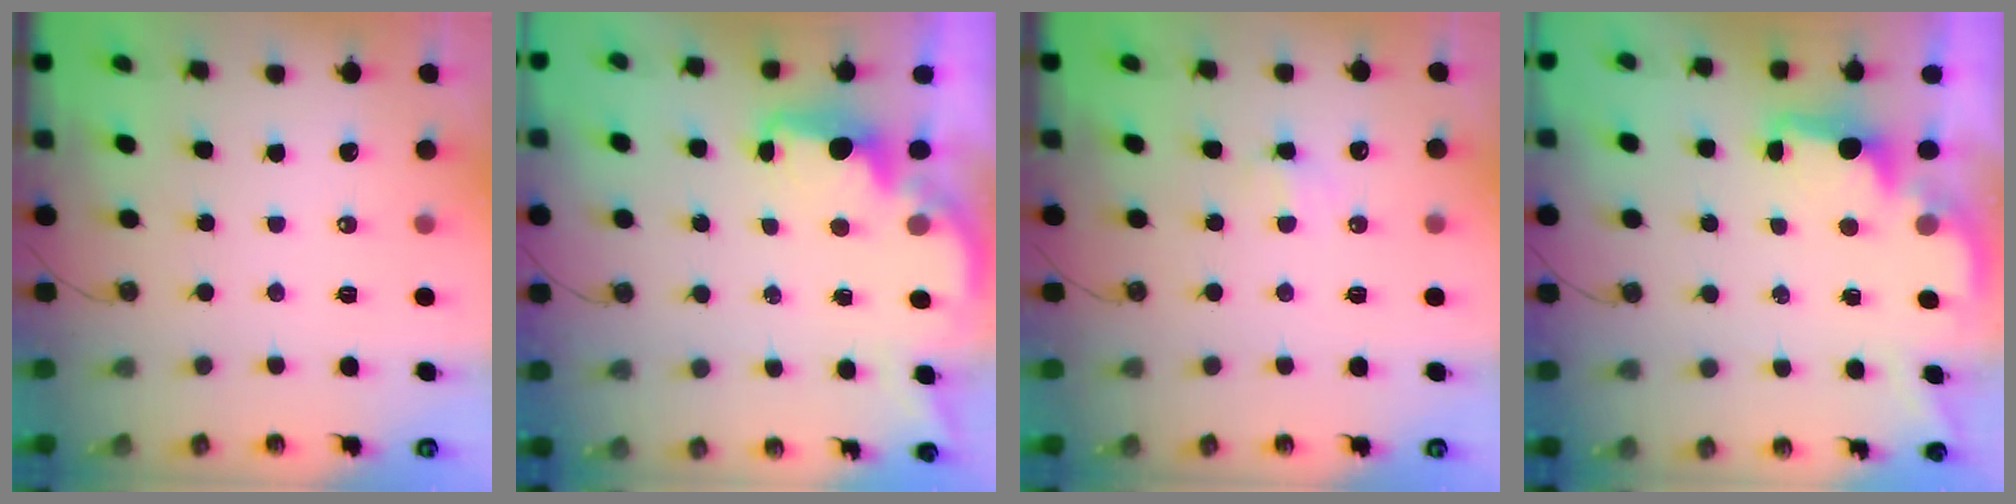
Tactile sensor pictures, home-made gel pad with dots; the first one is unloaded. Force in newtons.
{"total": 2.1, "press": 2.0, "slide": 0.8}
{"total": 3.7, "press": 3.5, "slide": 1.0}
{"total": 1.7, "press": 1.5, "slide": 0.7}